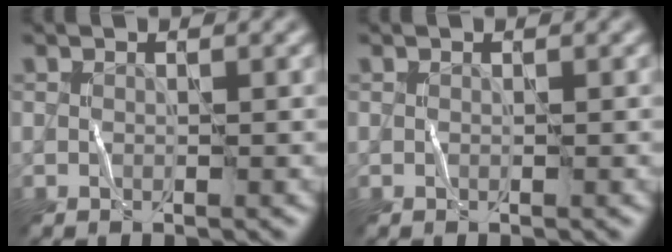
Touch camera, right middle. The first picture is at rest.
{"total": 0.0}